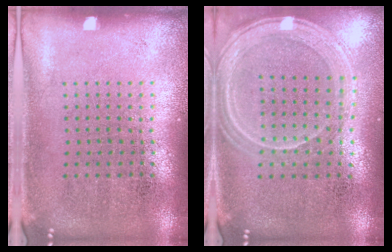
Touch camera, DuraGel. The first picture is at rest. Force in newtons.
{"total": 1.3, "press": 1.3, "slide": 0.1}